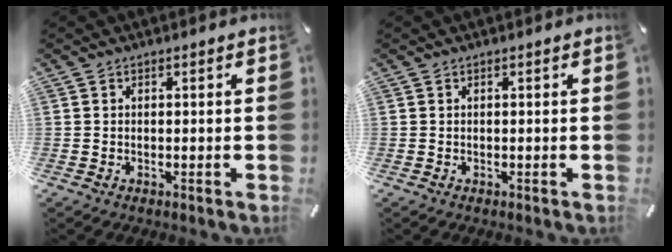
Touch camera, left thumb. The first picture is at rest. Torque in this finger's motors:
{"motor_torque": [-0.19, -0.19, 0.03, -0.03, 0.00]}